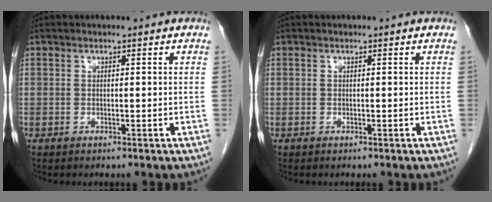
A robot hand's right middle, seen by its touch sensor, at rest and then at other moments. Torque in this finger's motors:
{"motor_torque": [0.00, 0.00, 0.00, 0.00]}